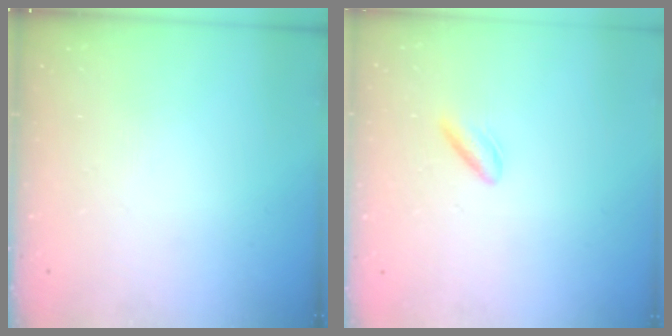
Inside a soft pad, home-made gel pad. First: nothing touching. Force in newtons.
{"total": 2.9, "press": 2.5, "slide": 1.3}